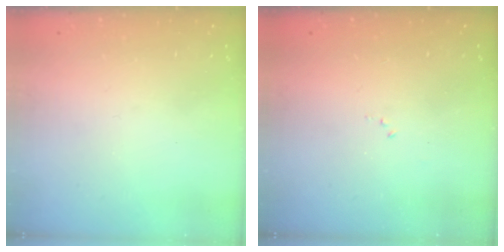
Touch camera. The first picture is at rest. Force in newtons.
{"total": 6.1, "press": 6.1, "slide": 0.7}